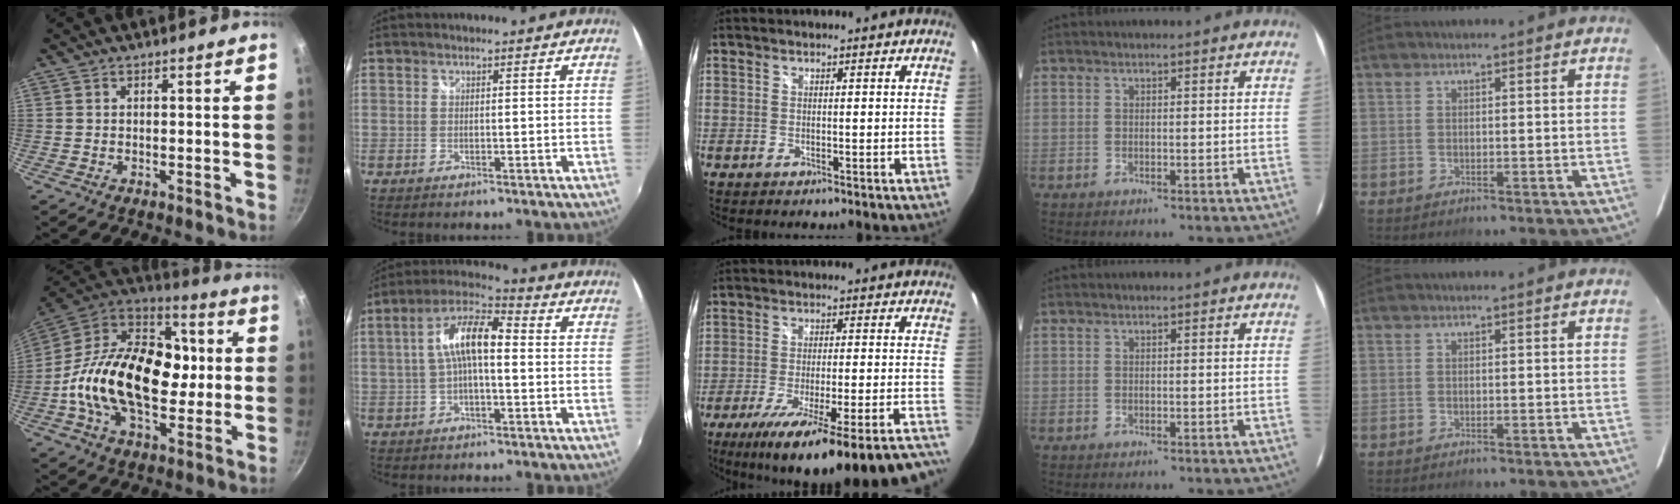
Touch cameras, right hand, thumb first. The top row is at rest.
{"thumb": {"total": 27.5, "force": [-1.5, 17.7, 21.0], "torque": [-0.328, 0.038, -0.040]}, "index": {"total": 9.7, "force": [0.0, 3.4, 9.0], "torque": [-0.178, 0.025, -0.003]}, "middle": {"total": 26.8, "force": [-21.9, 2.0, 15.3], "torque": [-0.240, -0.073, -0.313]}}